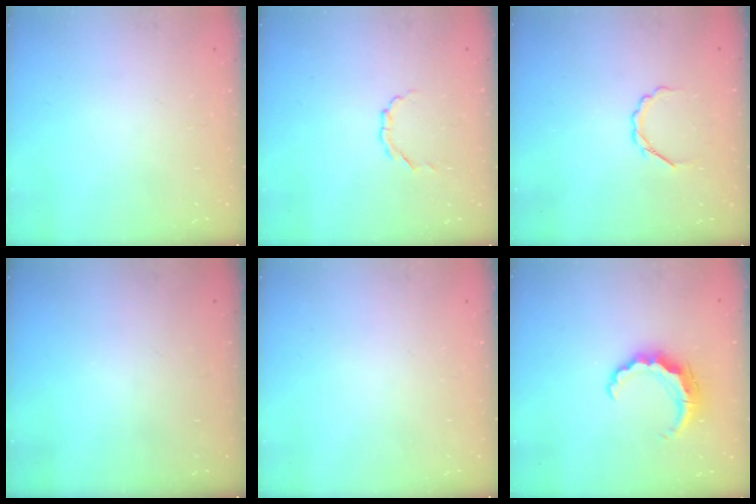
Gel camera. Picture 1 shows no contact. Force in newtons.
{"total": 2.8, "press": 2.7, "slide": 0.8}
{"total": 3.4, "press": 3.2, "slide": 1.0}
{"total": 0.0}
{"total": 0.0}
{"total": 7.4, "press": 7.4, "slide": 0.2}